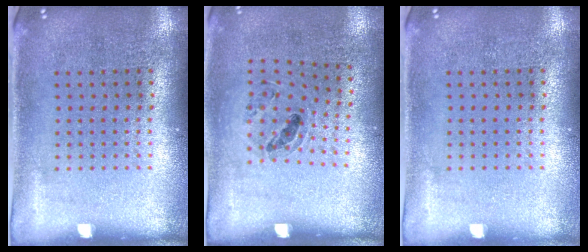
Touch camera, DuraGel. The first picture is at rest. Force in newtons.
{"total": 1.0, "press": 0.9, "slide": 0.5}
{"total": 0.0}